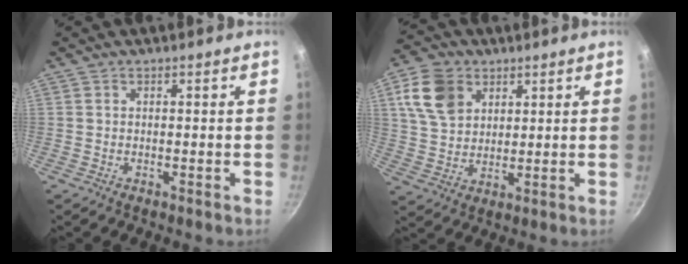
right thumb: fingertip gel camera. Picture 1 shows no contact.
{"total": 11.1, "force": [4.5, 8.1, 6.0], "torque": [-0.093, -0.002, 0.087]}